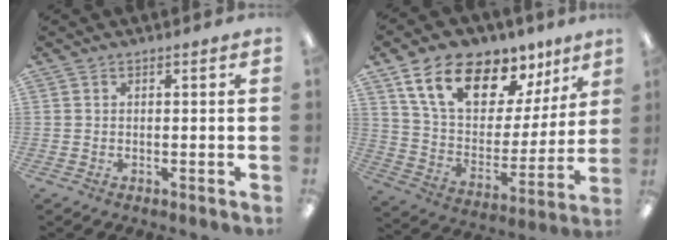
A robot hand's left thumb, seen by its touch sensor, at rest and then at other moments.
{"total": 18.4, "force": [12.1, 9.7, 9.9], "torque": [-0.184, -0.065, 0.217]}